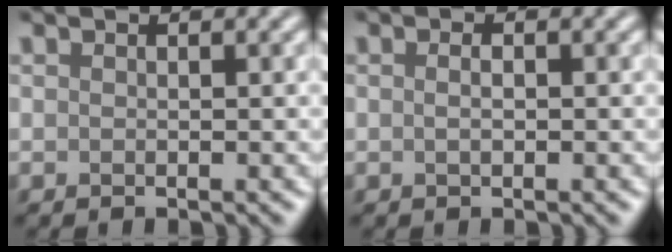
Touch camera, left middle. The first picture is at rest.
{"total": 1.0, "force": [0.1, 0.5, 0.9], "torque": [-0.012, -0.008, 0.001]}